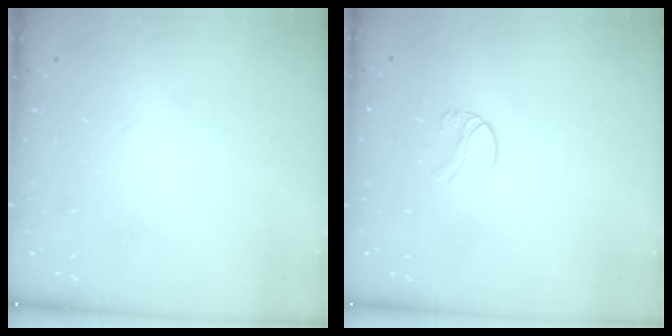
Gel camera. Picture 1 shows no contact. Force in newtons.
{"total": 7.4, "press": 7.3, "slide": 0.6}